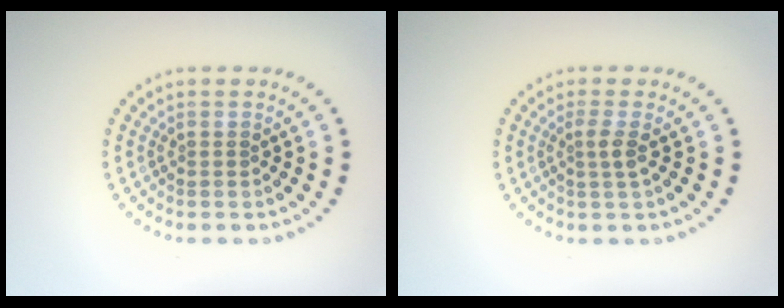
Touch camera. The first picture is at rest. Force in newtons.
{"total": 1.4, "press": 1.0, "slide": 0.9}